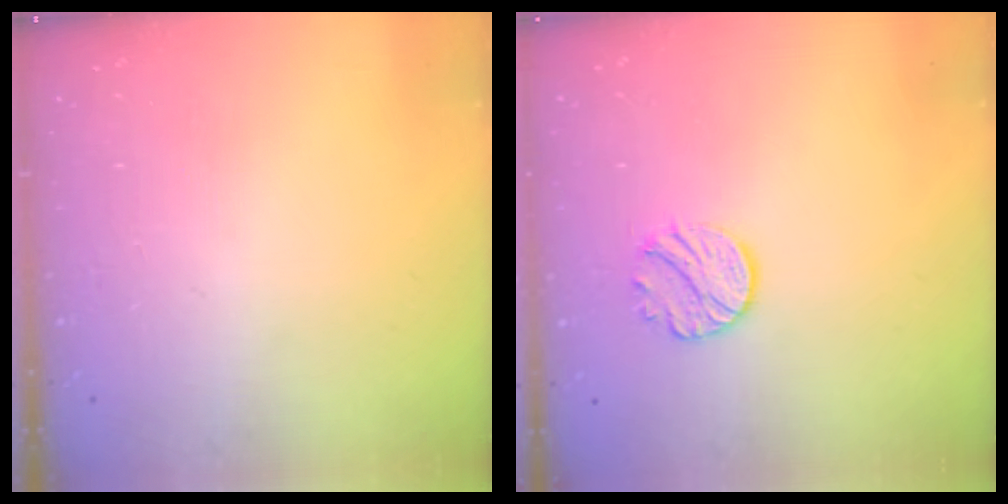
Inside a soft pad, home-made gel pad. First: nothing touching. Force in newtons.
{"total": 9.0, "press": 9.0, "slide": 0.3}